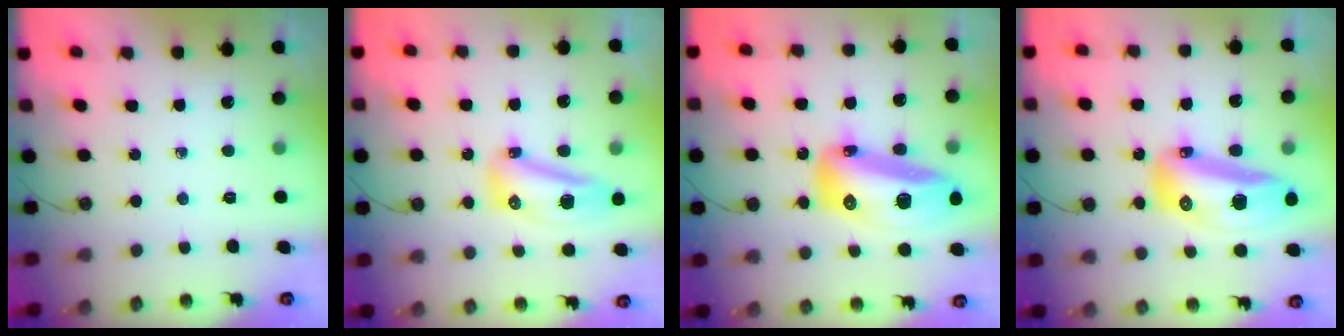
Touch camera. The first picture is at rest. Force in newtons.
{"total": 13.1, "press": 13.1, "slide": 1.0}
{"total": 22.0, "press": 21.8, "slide": 3.4}
{"total": 28.5, "press": 22.7, "slide": 17.3}